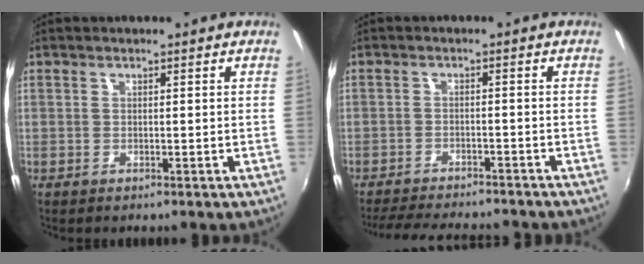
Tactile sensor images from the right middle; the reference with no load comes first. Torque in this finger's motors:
{"motor_torque": [0.17, -0.27, 0.09, 0.05]}